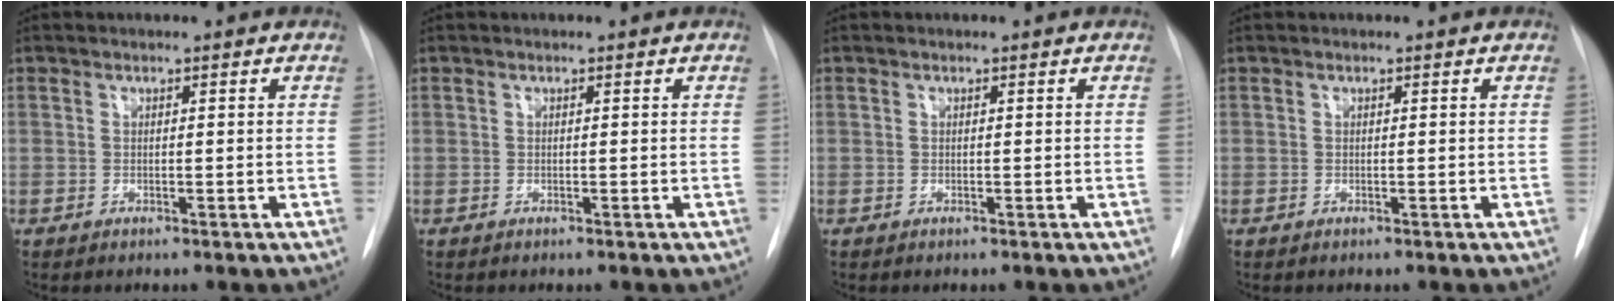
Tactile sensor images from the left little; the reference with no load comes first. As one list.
[{"total": 0.0}, {"total": 0.0}, {"total": 0.0}]